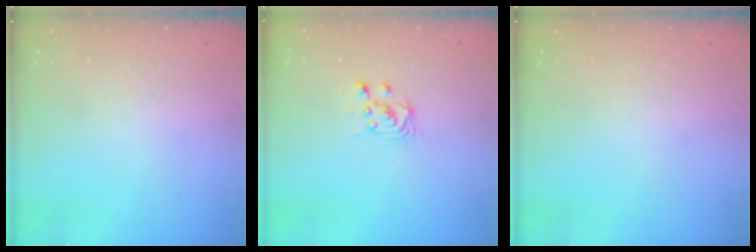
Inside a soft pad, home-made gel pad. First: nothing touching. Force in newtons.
{"total": 3.7, "press": 3.7, "slide": 0.3}
{"total": 0.0}